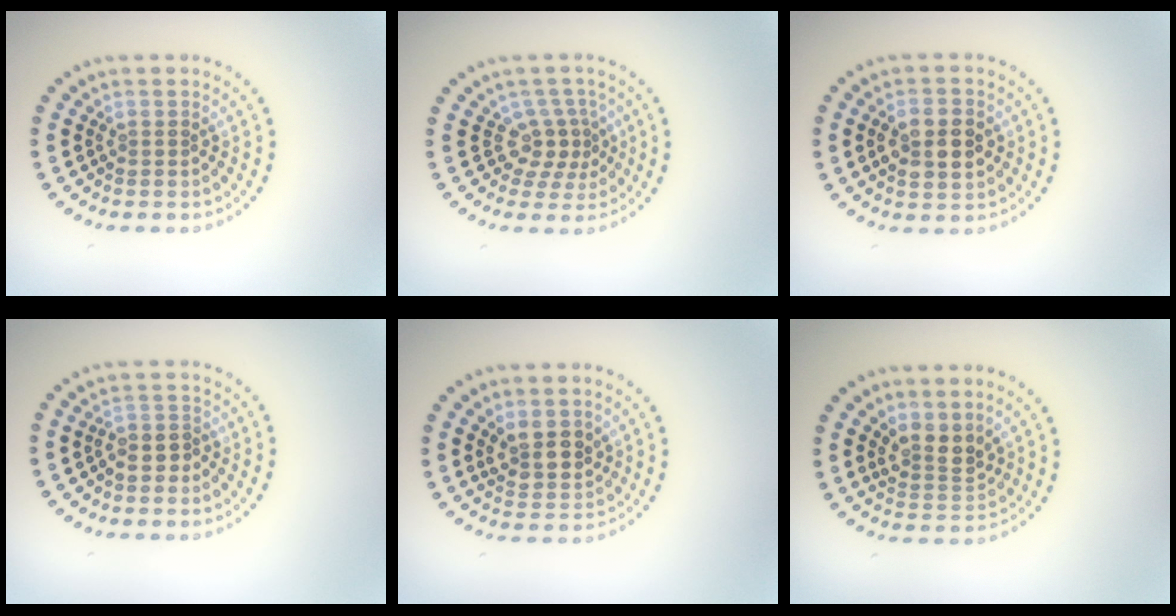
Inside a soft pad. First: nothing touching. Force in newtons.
{"total": 2.7, "press": 1.9, "slide": 1.9}
{"total": 4.6, "press": 4.6, "slide": 0.2}
{"total": 1.4, "press": 1.3, "slide": 0.7}
{"total": 2.8, "press": 2.6, "slide": 1.1}
{"total": 2.7, "press": 2.4, "slide": 1.3}